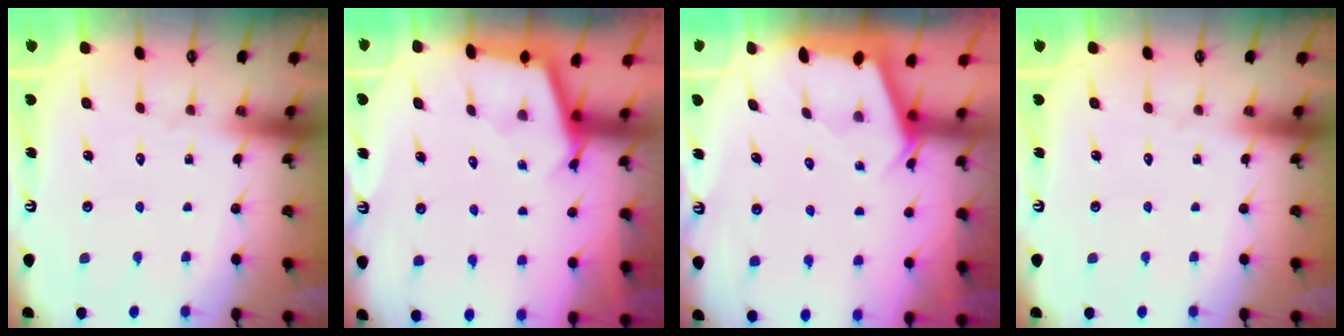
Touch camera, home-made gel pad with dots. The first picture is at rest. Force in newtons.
{"total": 2.3, "press": 2.3, "slide": 0.2}
{"total": 2.1, "press": 2.1, "slide": 0.3}
{"total": 0.0}